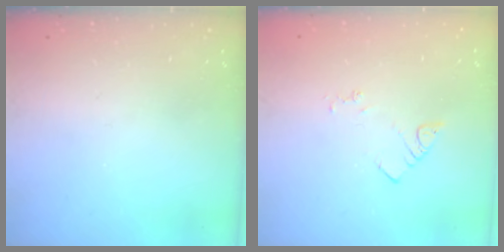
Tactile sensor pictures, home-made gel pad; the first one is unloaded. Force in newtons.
{"total": 3.0, "press": 3.0, "slide": 0.4}